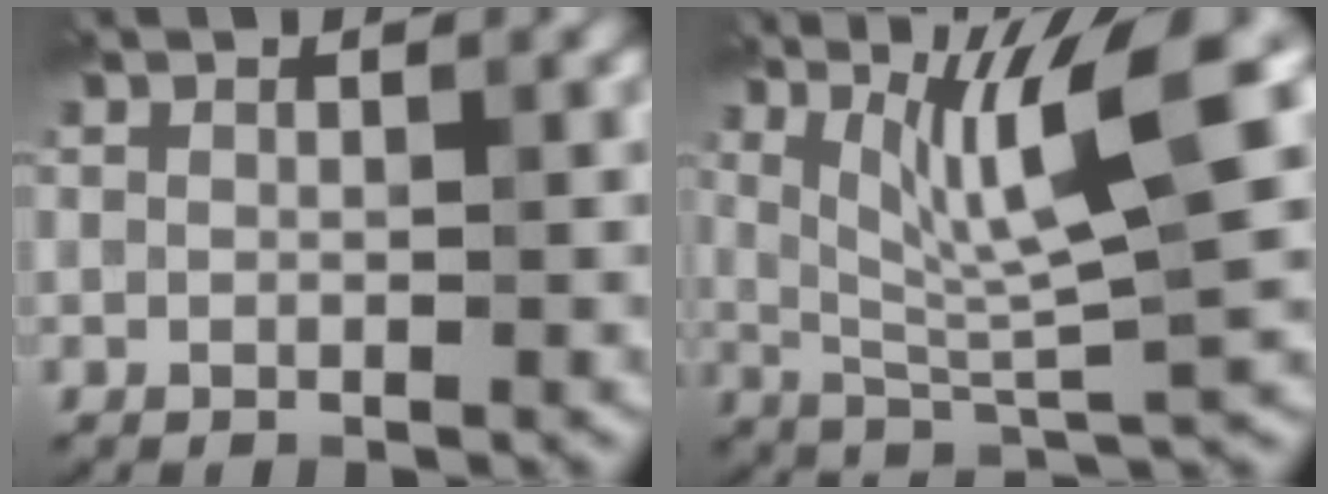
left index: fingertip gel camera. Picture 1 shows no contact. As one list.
[{"total": 9.6, "force": [3.2, 1.8, 8.9], "torque": [-0.146, -0.002, 0.064]}]